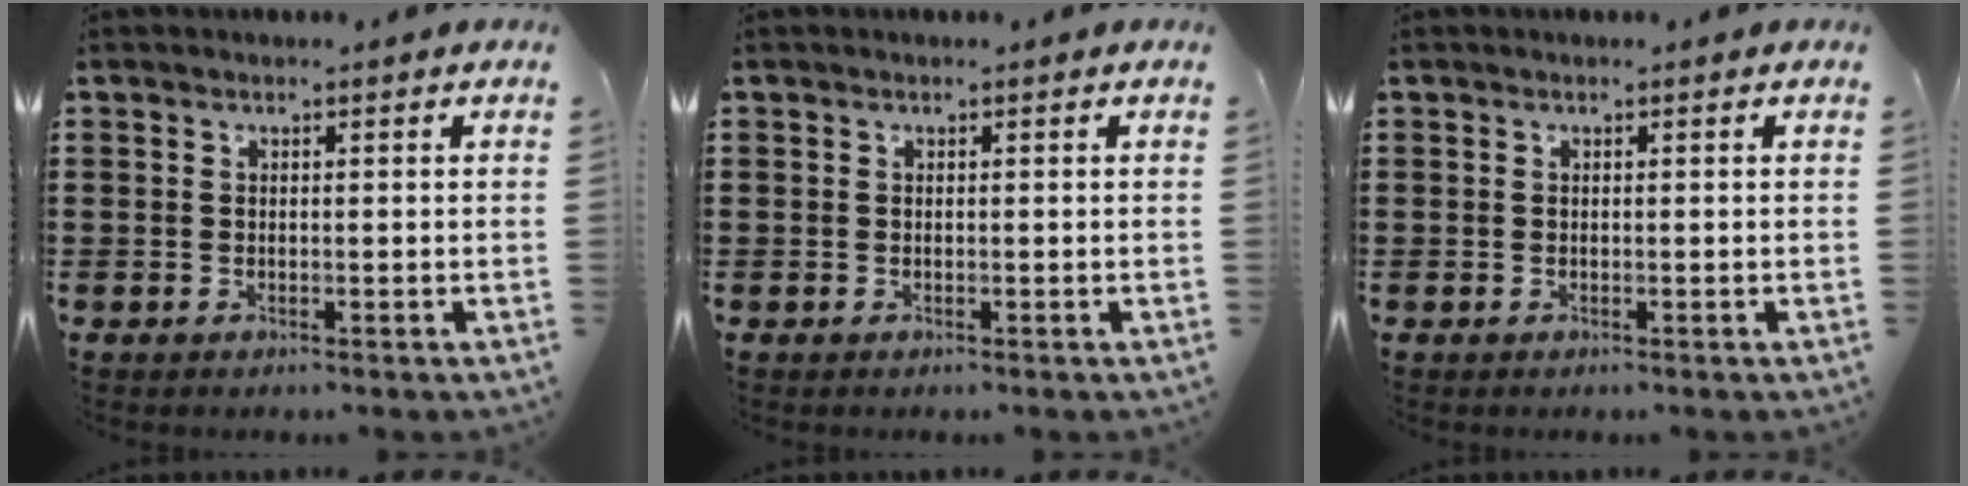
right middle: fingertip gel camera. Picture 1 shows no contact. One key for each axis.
{"total": 0.0}
{"total": 0.0}